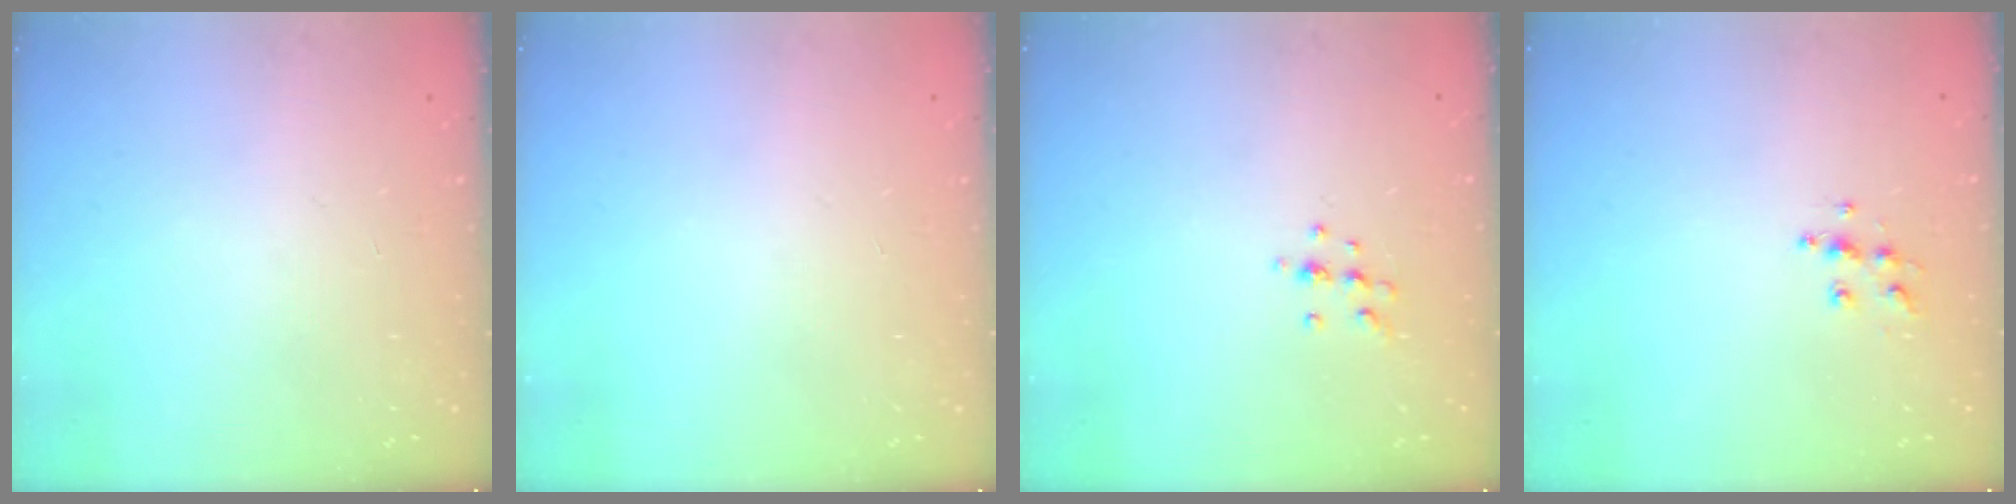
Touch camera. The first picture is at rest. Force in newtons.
{"total": 0.0}
{"total": 6.9, "press": 6.8, "slide": 1.2}
{"total": 6.6, "press": 6.5, "slide": 0.3}